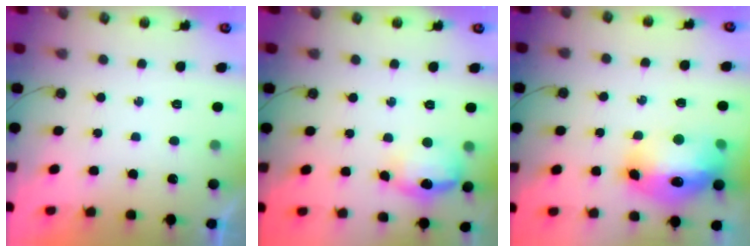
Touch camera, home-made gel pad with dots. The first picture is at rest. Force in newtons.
{"total": 13.8, "press": 13.7, "slide": 1.1}
{"total": 17.5, "press": 17.5, "slide": 1.6}